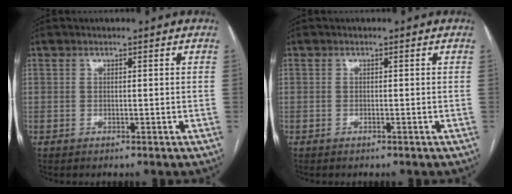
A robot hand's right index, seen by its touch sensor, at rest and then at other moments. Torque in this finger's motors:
{"motor_torque": [0.17, -0.05, 0.03, 0.00]}